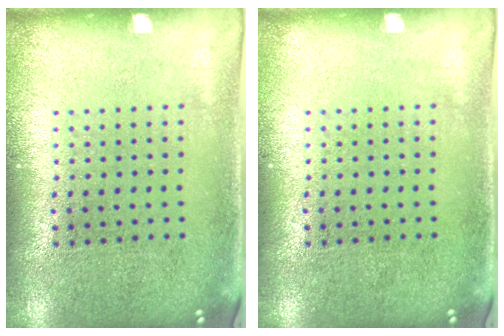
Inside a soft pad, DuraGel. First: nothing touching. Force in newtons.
{"total": 0.0}